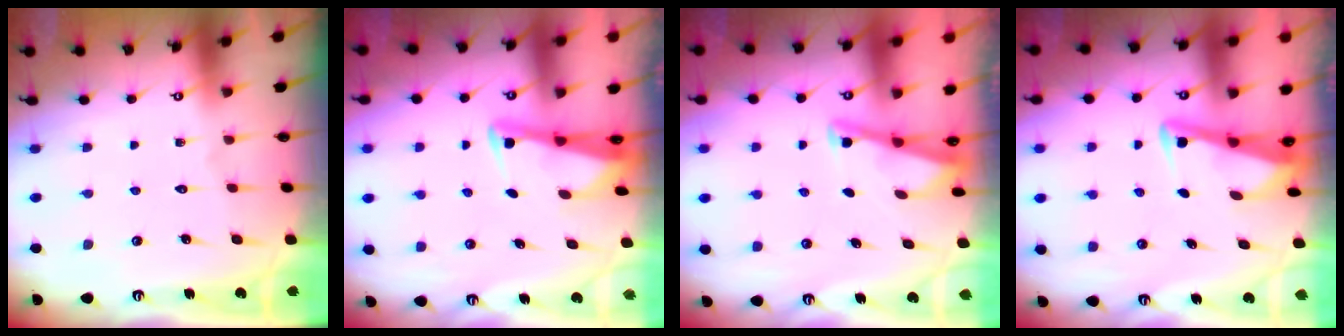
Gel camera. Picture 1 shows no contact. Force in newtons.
{"total": 2.7, "press": 2.7, "slide": 0.3}
{"total": 2.8, "press": 2.8, "slide": 0.3}
{"total": 3.3, "press": 3.3, "slide": 0.4}